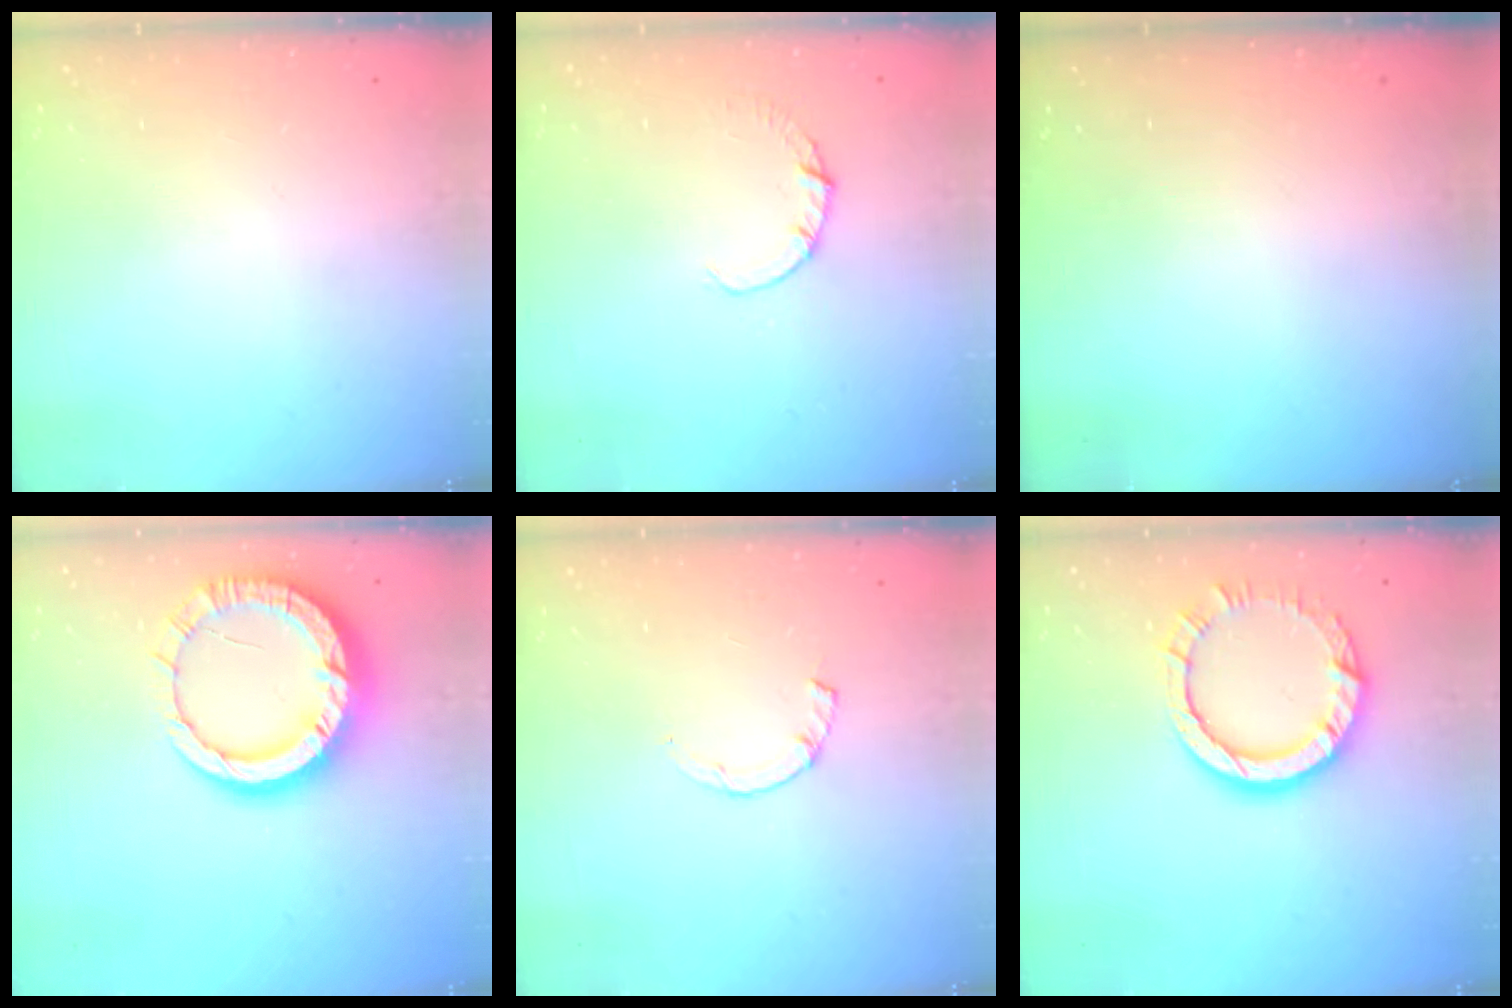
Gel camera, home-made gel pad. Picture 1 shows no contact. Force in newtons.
{"total": 1.9, "press": 1.9, "slide": 0.3}
{"total": 0.0}
{"total": 14.6, "press": 14.5, "slide": 1.4}
{"total": 1.0, "press": 0.9, "slide": 0.2}
{"total": 10.6, "press": 10.5, "slide": 1.1}